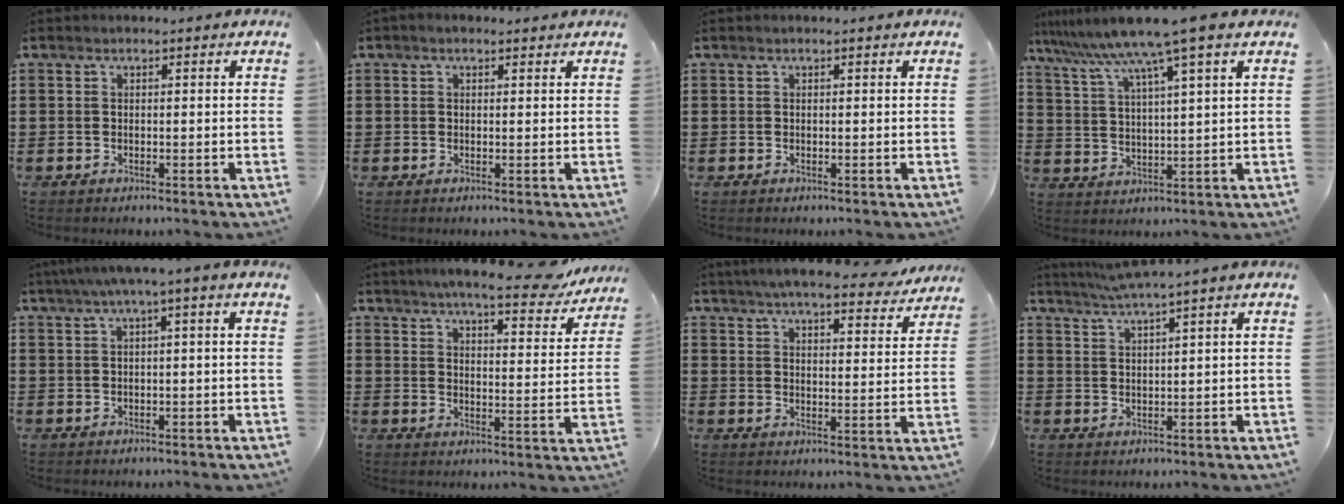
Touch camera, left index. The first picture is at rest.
{"total": 0.8, "force": [0.4, 0.5, 0.5], "torque": [-0.010, 0.007, 0.007]}
{"total": 0.0}
{"total": 8.7, "force": [6.6, -0.8, 5.7], "torque": [-0.132, -0.034, 0.106]}
{"total": 2.4, "force": [-0.1, -0.2, 2.4], "torque": [-0.041, -0.001, -0.004]}
{"total": 7.6, "force": [6.7, 0.6, 3.6], "torque": [-0.076, -0.033, 0.115]}
{"total": 6.4, "force": [5.9, 0.3, 2.5], "torque": [-0.060, -0.028, 0.103]}
{"total": 2.6, "force": [1.9, -0.7, 1.6], "torque": [-0.035, -0.006, 0.032]}